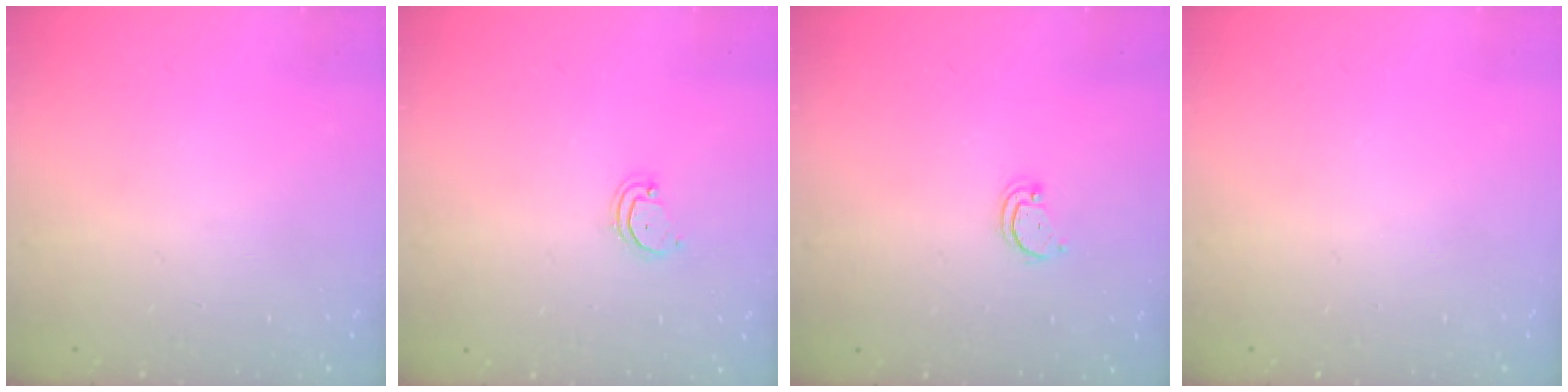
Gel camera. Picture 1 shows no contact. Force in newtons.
{"total": 2.6, "press": 2.6, "slide": 0.2}
{"total": 1.9, "press": 1.9, "slide": 0.2}
{"total": 0.0}